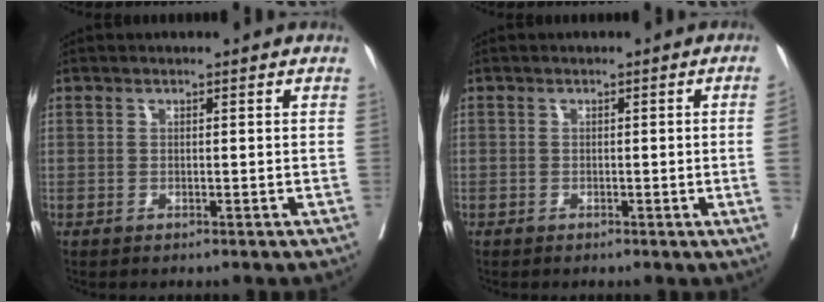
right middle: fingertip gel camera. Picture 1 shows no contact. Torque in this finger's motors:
{"motor_torque": [1.08, -1.06, -0.33, -0.21]}